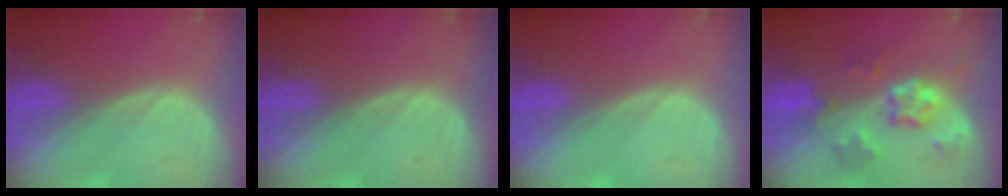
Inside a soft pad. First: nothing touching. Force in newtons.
{"total": 0.0}
{"total": 0.0}
{"total": 7.1, "press": 6.3, "slide": 3.4}